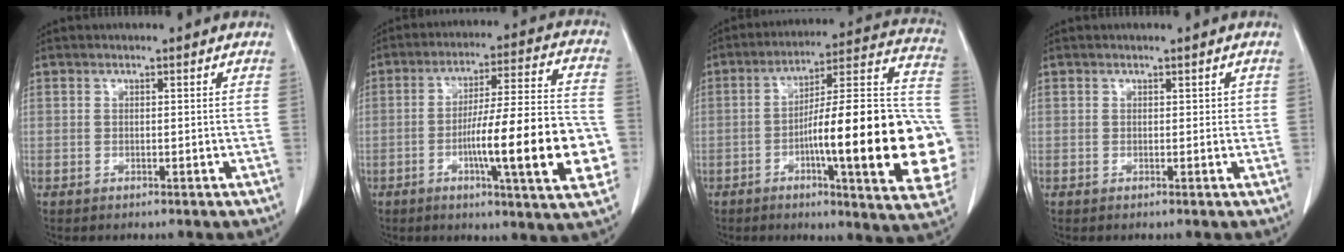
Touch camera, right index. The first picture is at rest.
{"total": 18.6, "force": [-4.4, 1.4, 18.0], "torque": [-0.242, 0.008, -0.062]}
{"total": 26.5, "force": [-5.3, 3.5, 25.7], "torque": [-0.282, 0.019, -0.074]}
{"total": 0.9, "force": [0.3, 0.7, 0.5], "torque": [0.001, 0.005, 0.003]}